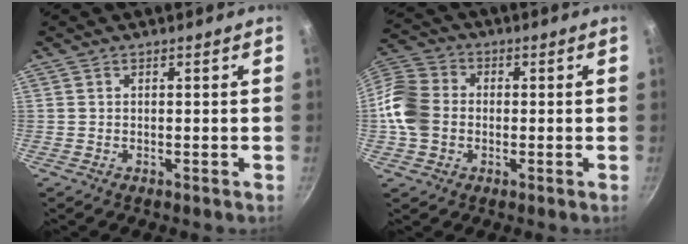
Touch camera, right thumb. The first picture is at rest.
{"total": 11.8, "force": [-1.1, 9.6, 6.9], "torque": [-0.122, 0.020, -0.040]}